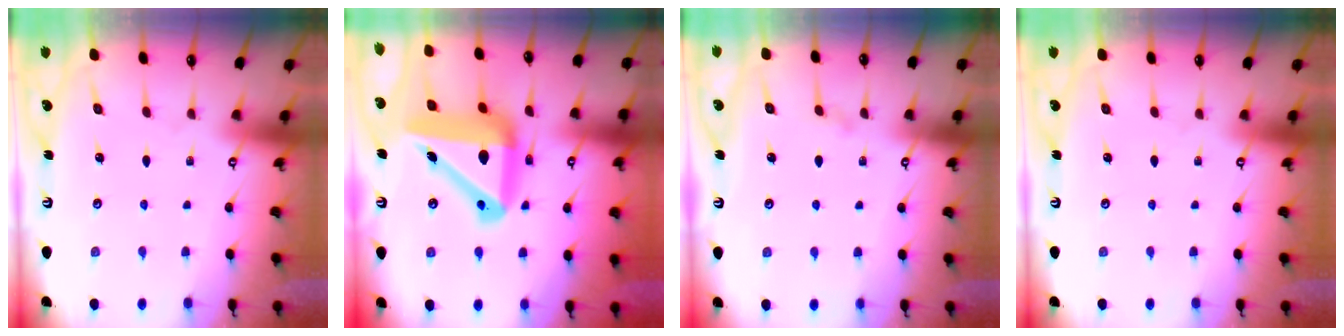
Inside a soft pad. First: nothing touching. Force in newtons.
{"total": 19.8, "press": 19.6, "slide": 2.9}
{"total": 0.0}
{"total": 0.0}